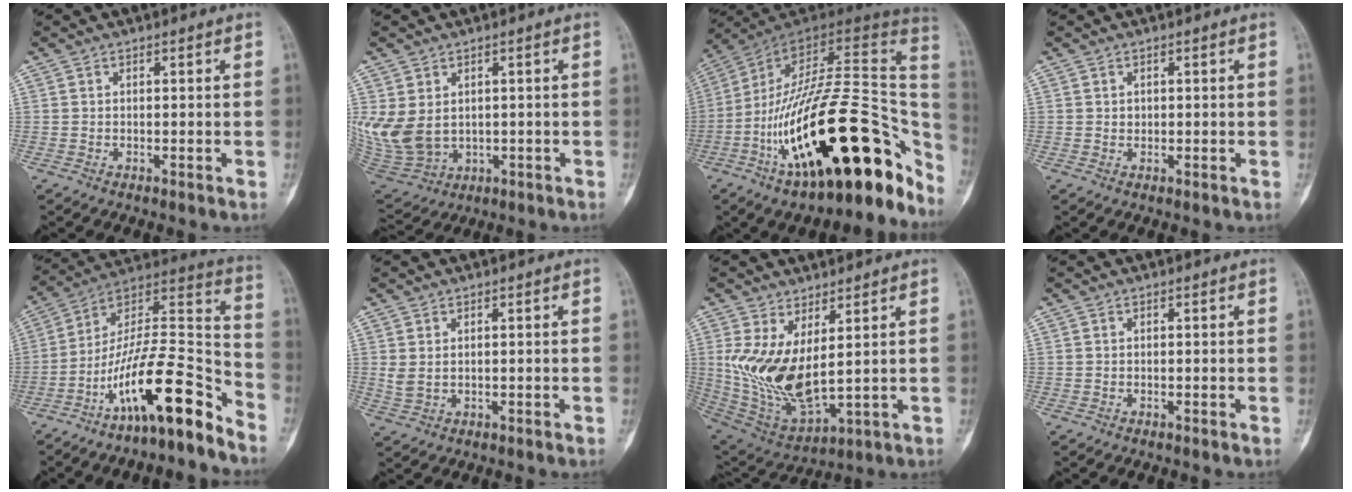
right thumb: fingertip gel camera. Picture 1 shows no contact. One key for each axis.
{"total": 11.0, "fx": 0.9, "fy": 8.5, "fz": 6.9, "tx": -0.147, "ty": -0.007, "tz": 0.047}
{"total": 36.0, "fx": -13.9, "fy": 13.5, "fz": 30.4, "tx": -0.378, "ty": 0.068, "tz": -0.222}
{"total": 0.8, "fx": 0.2, "fy": 0.7, "fz": 0.3, "tx": -0.001, "ty": 0.001, "tz": 0.004}
{"total": 18.6, "fx": -12.2, "fy": 4.1, "fz": 13.4, "tx": -0.210, "ty": 0.118, "tz": -0.210}
{"total": 2.5, "fx": 0.6, "fy": 1.6, "fz": 1.8, "tx": -0.041, "ty": 0.002, "tz": 0.021}
{"total": 13.8, "fx": 2.6, "fy": 6.0, "fz": 12.1, "tx": -0.240, "ty": -0.030, "tz": 0.076}
{"total": 0.0}